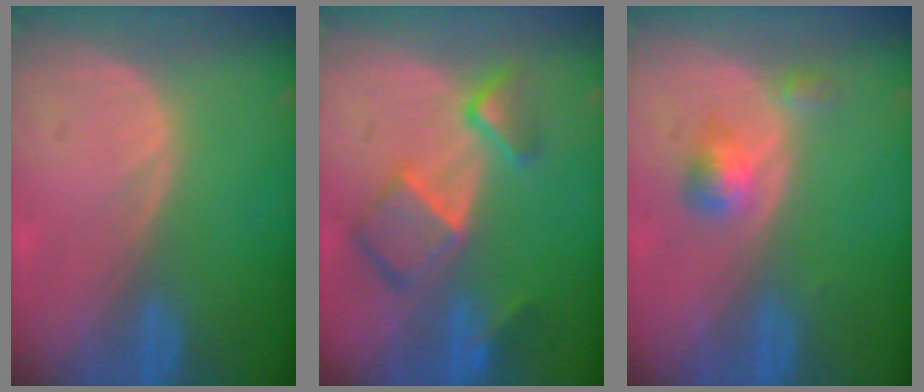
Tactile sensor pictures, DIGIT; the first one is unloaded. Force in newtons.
{"total": 7.9, "press": 6.8, "slide": 3.9}
{"total": 3.3, "press": 3.1, "slide": 1.2}